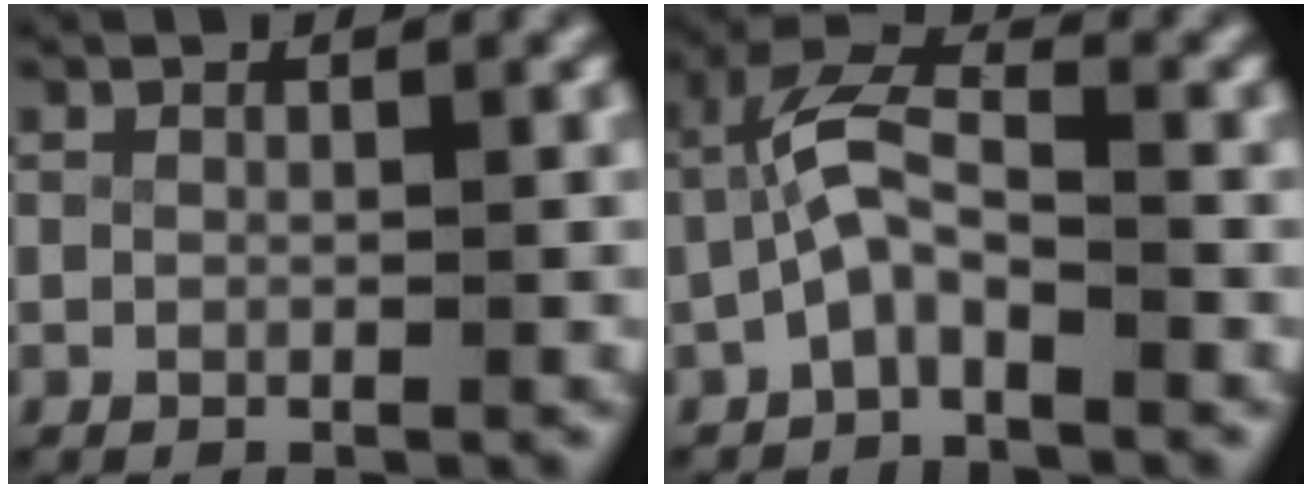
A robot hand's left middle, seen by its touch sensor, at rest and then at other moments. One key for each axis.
{"total": 4.6, "fx": -0.7, "fy": 2.9, "fz": 3.5, "tx": -0.075, "ty": -0.007, "tz": -0.019}